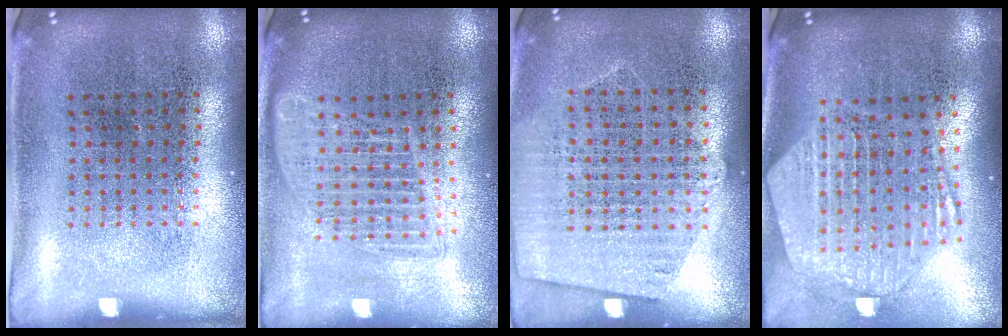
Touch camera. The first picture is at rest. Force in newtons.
{"total": 1.7, "press": 1.5, "slide": 0.8}
{"total": 1.1, "press": 1.0, "slide": 0.5}
{"total": 2.7, "press": 2.3, "slide": 1.5}